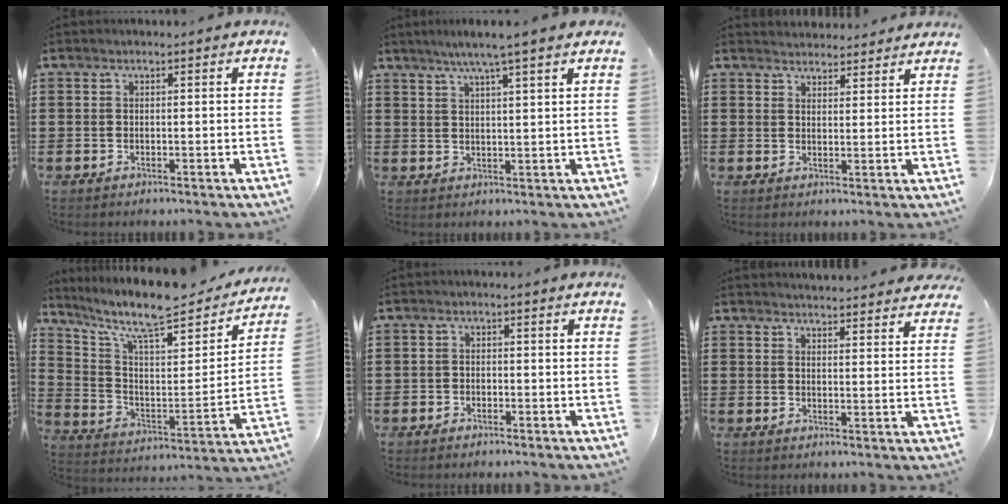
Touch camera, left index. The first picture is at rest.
{"total": 4.7, "force": [3.7, -0.6, 3.0], "torque": [-0.067, -0.008, 0.062]}
{"total": 2.7, "force": [2.7, 0.2, -0.2], "torque": [-0.004, -0.008, 0.051]}
{"total": 10.1, "force": [8.2, 1.7, 5.6], "torque": [-0.128, -0.063, 0.134]}
{"total": 1.1, "force": [-0.9, 0.7, 0.0], "torque": [-0.004, 0.002, -0.021]}
{"total": 3.2, "force": [3.2, -0.2, 0.1], "torque": [-0.006, -0.018, 0.056]}